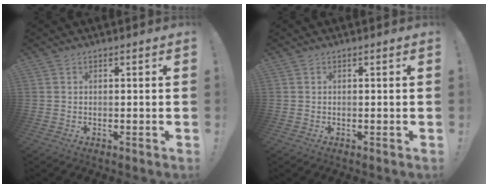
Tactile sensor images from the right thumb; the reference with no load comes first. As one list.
[{"total": 0.0}]